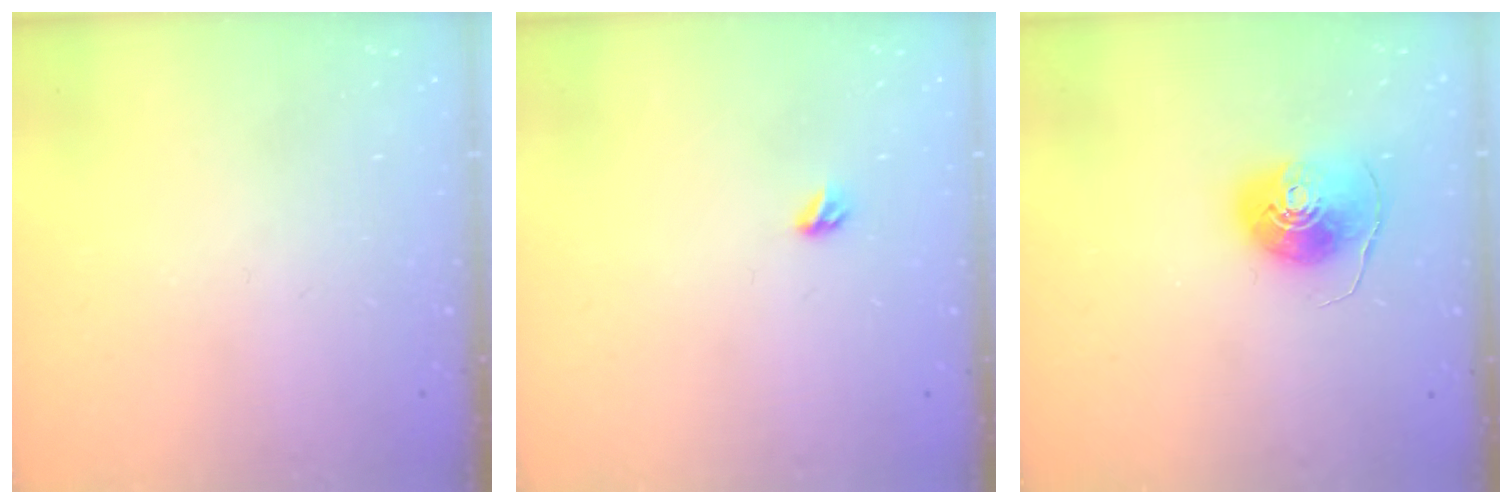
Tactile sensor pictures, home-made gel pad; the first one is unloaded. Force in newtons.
{"total": 3.5, "press": 3.4, "slide": 0.7}
{"total": 8.8, "press": 8.8, "slide": 0.6}